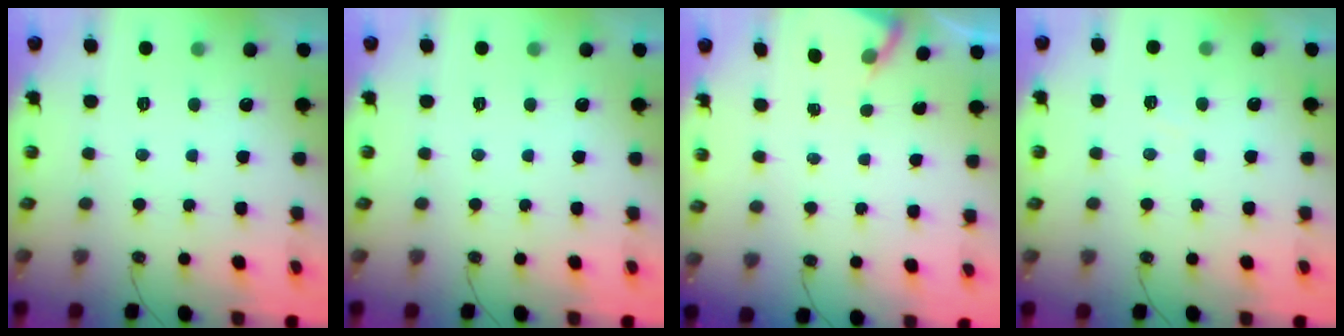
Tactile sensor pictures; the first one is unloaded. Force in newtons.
{"total": 0.0}
{"total": 2.2, "press": 2.1, "slide": 0.3}
{"total": 4.3, "press": 4.2, "slide": 0.7}